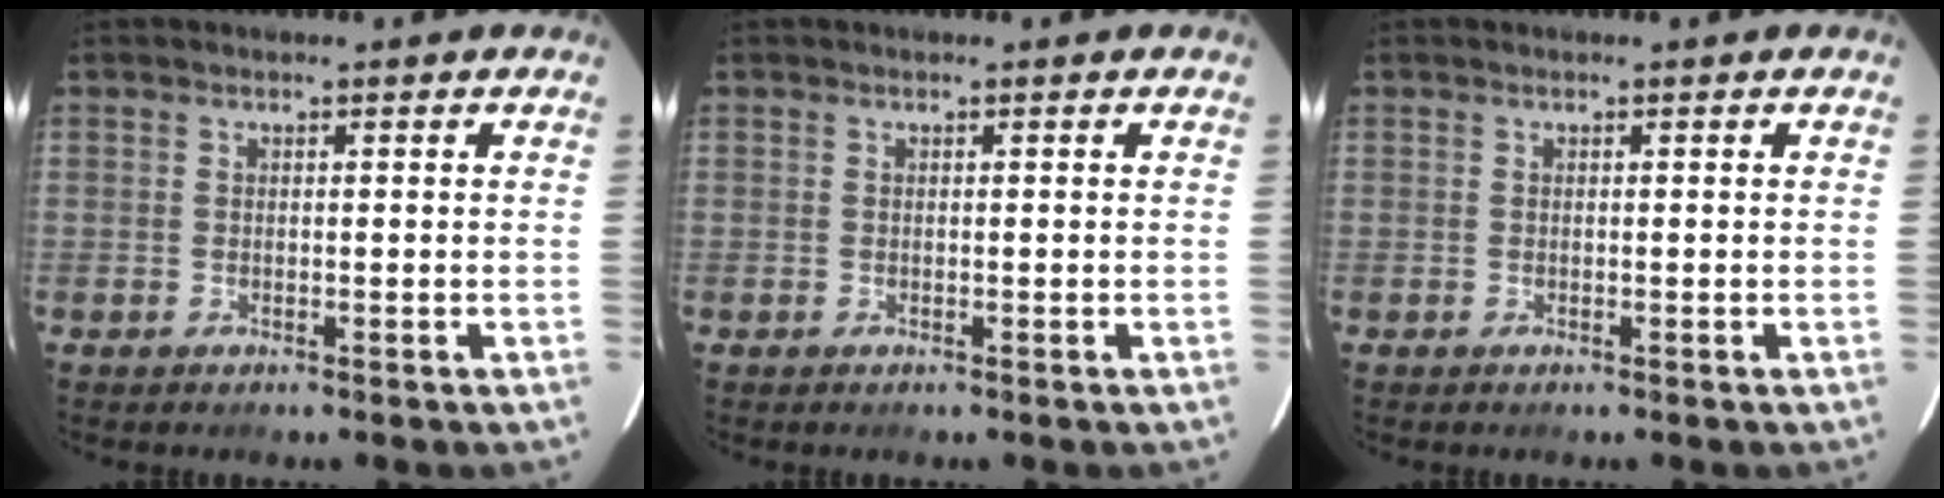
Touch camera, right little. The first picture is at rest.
{"total": 0.0}
{"total": 0.0}